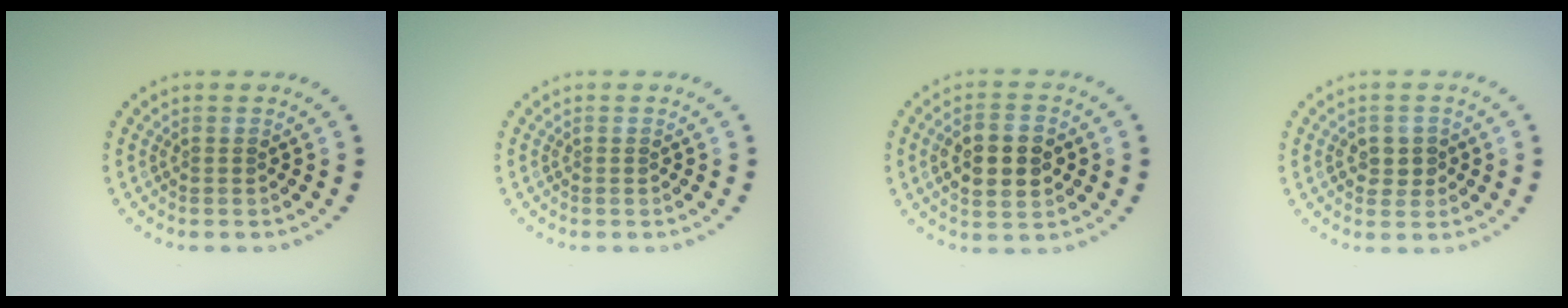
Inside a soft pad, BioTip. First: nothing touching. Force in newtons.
{"total": 0.0}
{"total": 5.1, "press": 5.1, "slide": 0.3}
{"total": 1.7, "press": 1.6, "slide": 0.2}